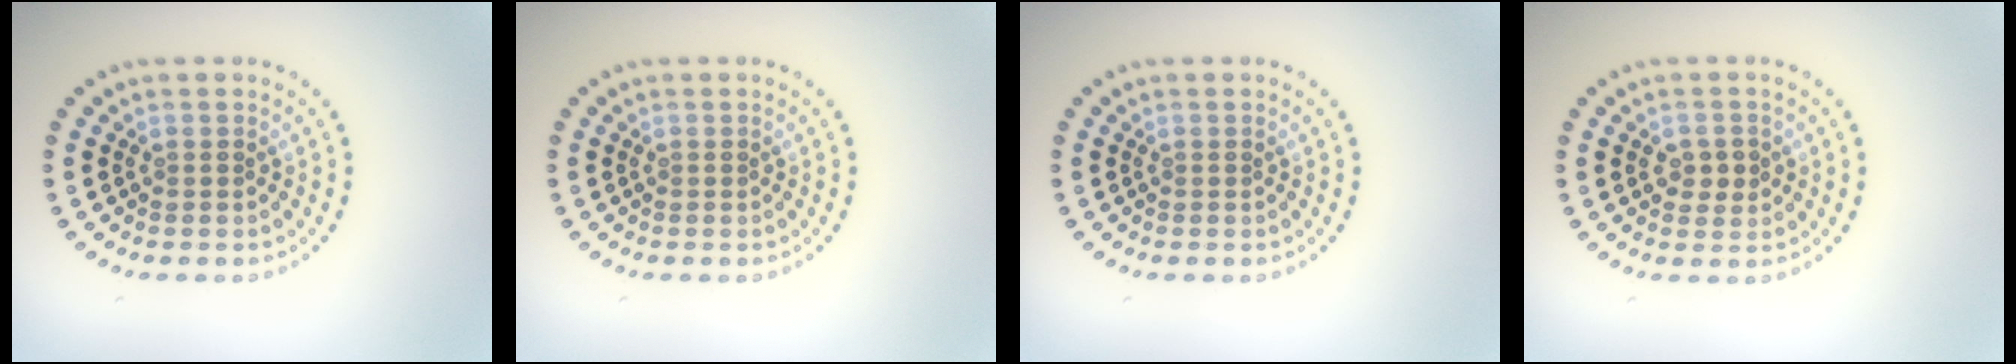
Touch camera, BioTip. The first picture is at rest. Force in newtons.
{"total": 0.0}
{"total": 0.0}
{"total": 1.8, "press": 1.8, "slide": 0.4}